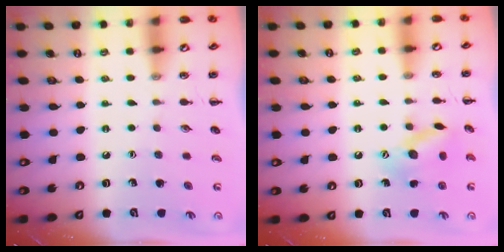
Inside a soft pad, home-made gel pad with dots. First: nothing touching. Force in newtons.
{"total": 11.4, "press": 11.4, "slide": 0.4}